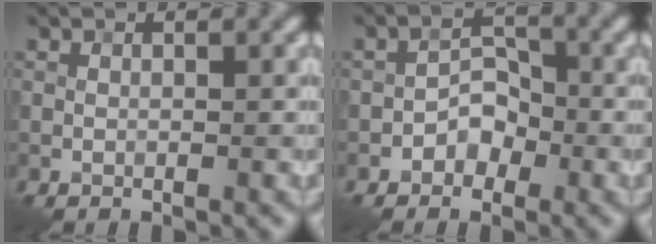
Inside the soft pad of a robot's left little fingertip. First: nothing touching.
{"total": 2.6, "force": [-1.3, 1.8, 1.2], "torque": [-0.014, 0.009, -0.026]}